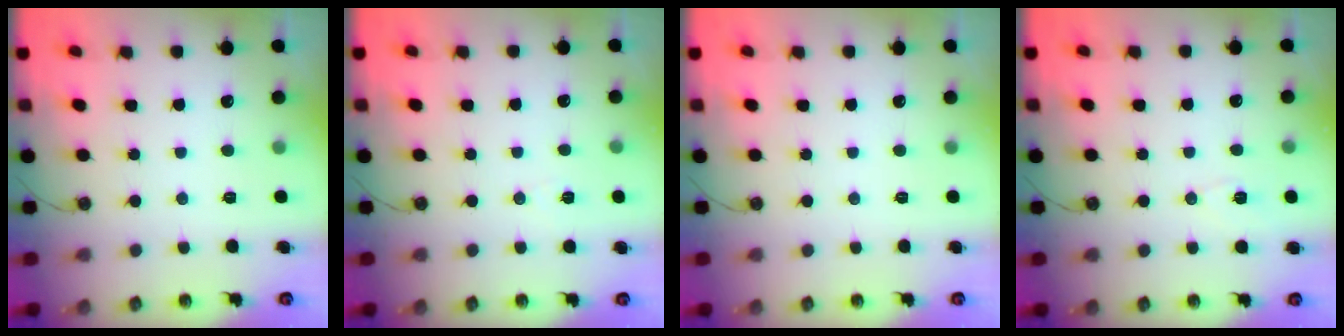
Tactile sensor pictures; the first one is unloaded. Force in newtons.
{"total": 4.3, "press": 3.4, "slide": 2.5}
{"total": 0.0}
{"total": 4.9, "press": 4.2, "slide": 2.4}